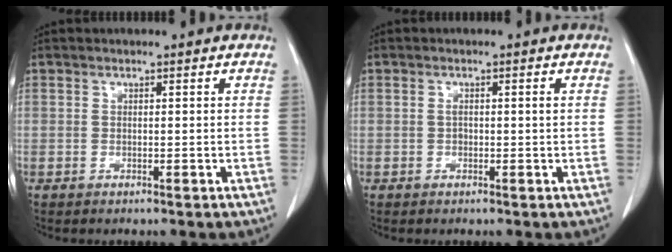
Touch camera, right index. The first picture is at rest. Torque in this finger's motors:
{"motor_torque": [-0.03, 0.06, 0.06, 0.01]}